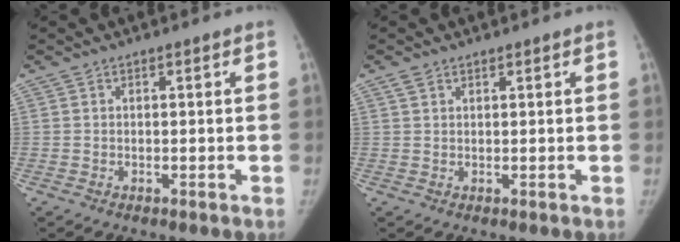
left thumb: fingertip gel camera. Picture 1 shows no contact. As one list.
[{"total": 1.5, "force": [1.1, 0.8, 0.6], "torque": [-0.013, 0.004, 0.021]}]